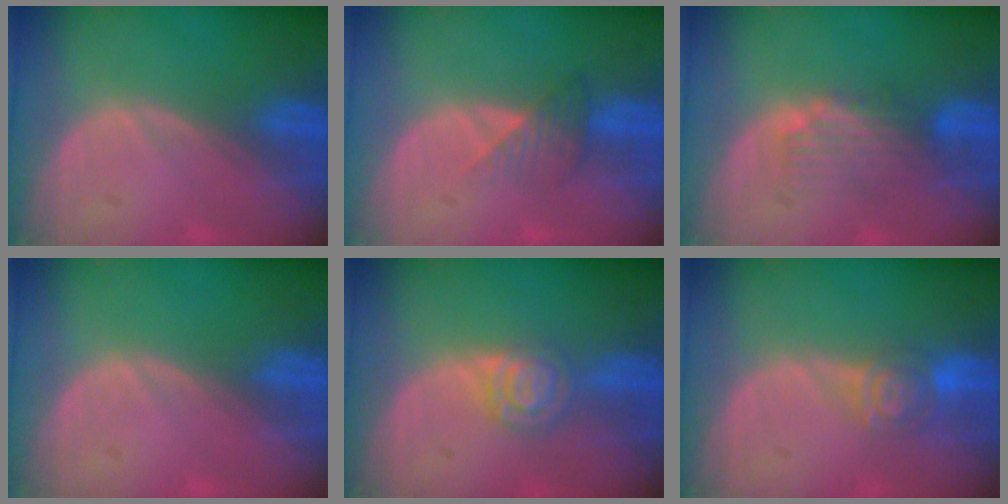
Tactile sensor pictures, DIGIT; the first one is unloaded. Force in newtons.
{"total": 3.3, "press": 3.0, "slide": 1.2}
{"total": 4.7, "press": 3.9, "slide": 2.5}
{"total": 0.0}
{"total": 4.8, "press": 4.2, "slide": 2.3}
{"total": 4.7, "press": 4.2, "slide": 2.1}